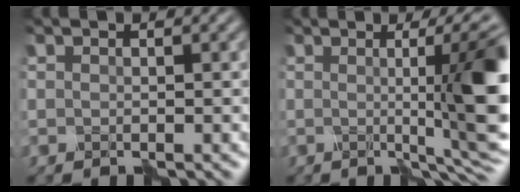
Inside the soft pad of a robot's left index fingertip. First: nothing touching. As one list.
[{"total": 11.4, "force": [0.2, 2.5, 11.1], "torque": [-0.111, 0.003, 0.006]}]